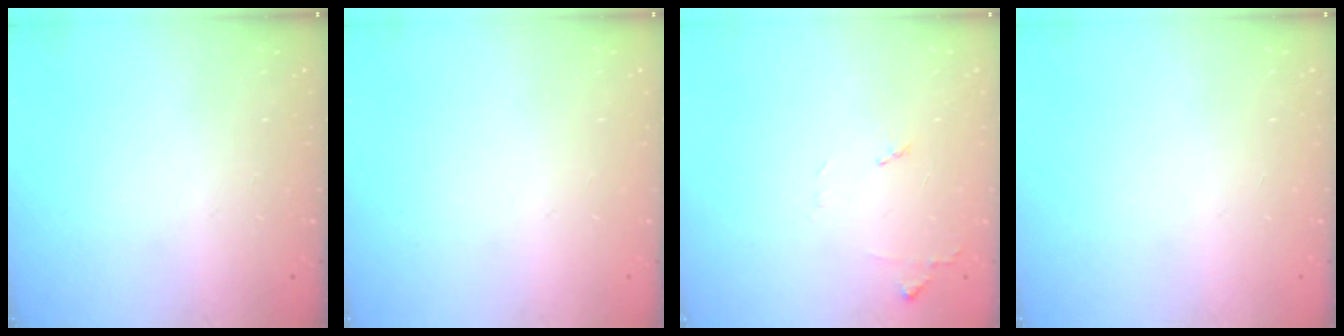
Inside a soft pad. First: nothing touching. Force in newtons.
{"total": 0.0}
{"total": 6.8, "press": 6.8, "slide": 0.9}
{"total": 0.0}